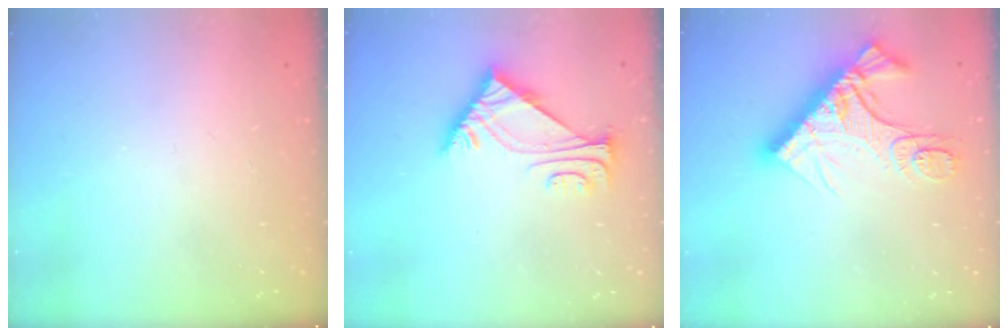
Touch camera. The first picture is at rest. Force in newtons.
{"total": 6.6, "press": 6.6, "slide": 1.0}
{"total": 16.2, "press": 16.1, "slide": 1.6}